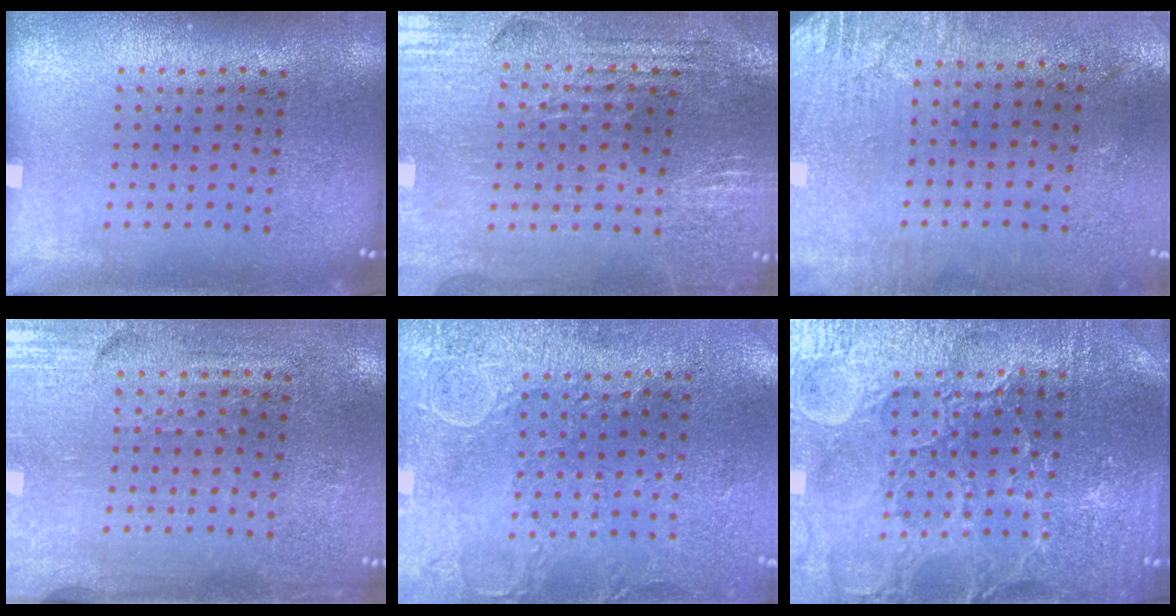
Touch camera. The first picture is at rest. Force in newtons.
{"total": 2.8, "press": 2.8, "slide": 0.5}
{"total": 2.8, "press": 2.3, "slide": 1.6}
{"total": 3.4, "press": 3.1, "slide": 1.4}
{"total": 2.8, "press": 2.5, "slide": 1.2}
{"total": 4.6, "press": 4.3, "slide": 1.6}